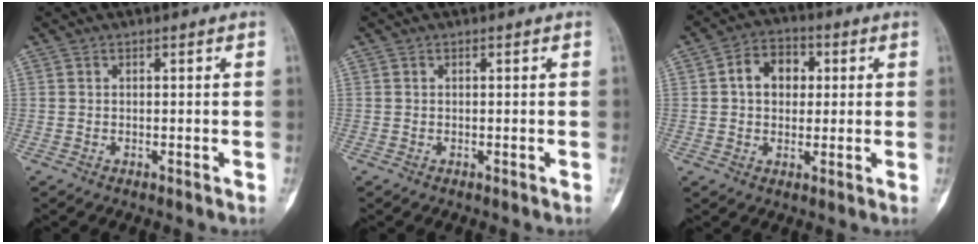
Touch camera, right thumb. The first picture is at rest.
{"total": 0.0}
{"total": 8.1, "force": [1.5, 6.1, 5.1], "torque": [-0.053, 0.013, 0.017]}